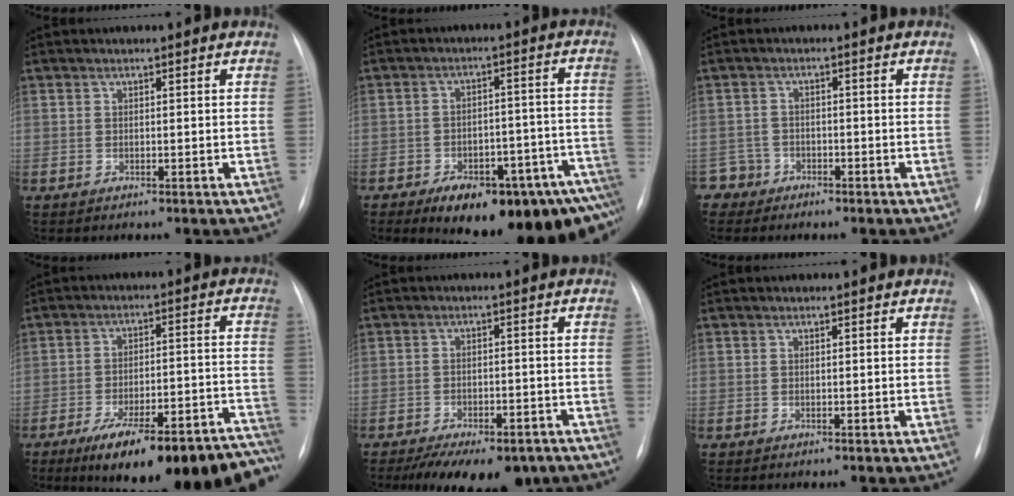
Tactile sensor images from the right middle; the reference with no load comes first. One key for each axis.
{"total": 18.8, "fx": -12.8, "fy": 6.3, "fz": 12.2, "tx": -0.097, "ty": 0.040, "tz": -0.168}
{"total": 3.0, "fx": -1.9, "fy": 2.1, "fz": -1.0, "tx": 0.022, "ty": 0.011, "tz": -0.039}
{"total": 23.8, "fx": -19.3, "fy": 5.1, "fz": 13.0, "tx": -0.115, "ty": 0.023, "tz": -0.266}
{"total": 14.2, "fx": -10.5, "fy": 6.0, "fz": 7.5, "tx": -0.122, "ty": -0.008, "tz": -0.140}
{"total": 0.0}